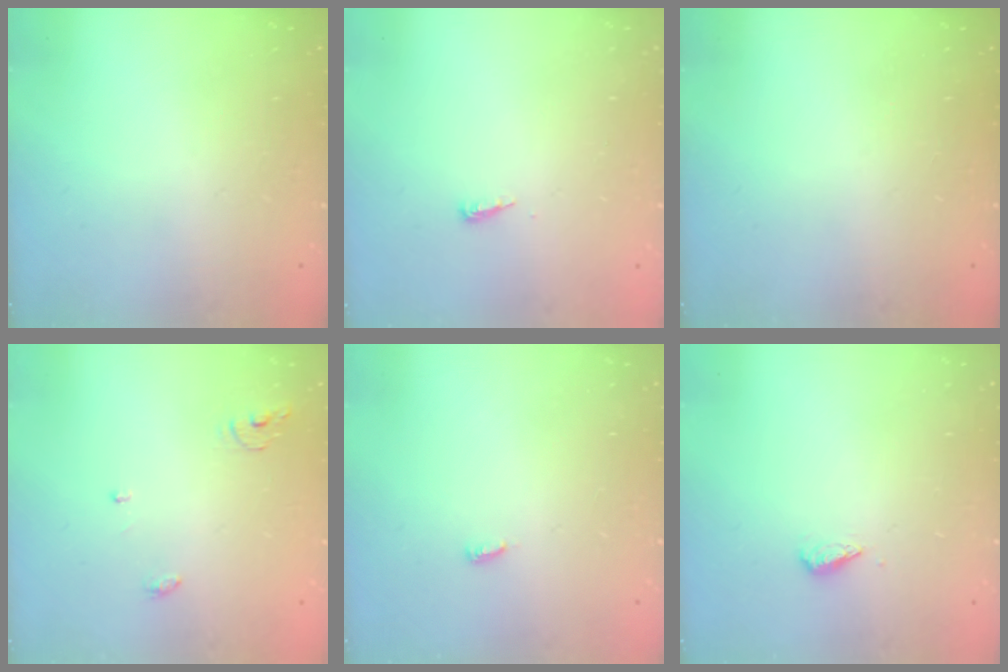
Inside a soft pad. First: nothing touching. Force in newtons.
{"total": 4.0, "press": 4.0, "slide": 0.5}
{"total": 0.0}
{"total": 4.1, "press": 4.0, "slide": 0.3}
{"total": 3.9, "press": 3.9, "slide": 0.3}
{"total": 3.0, "press": 2.9, "slide": 0.6}